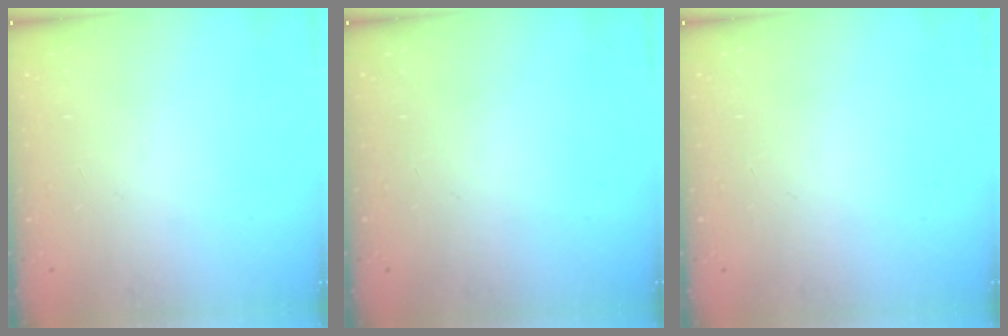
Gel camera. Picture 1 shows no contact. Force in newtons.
{"total": 0.0}
{"total": 0.0}